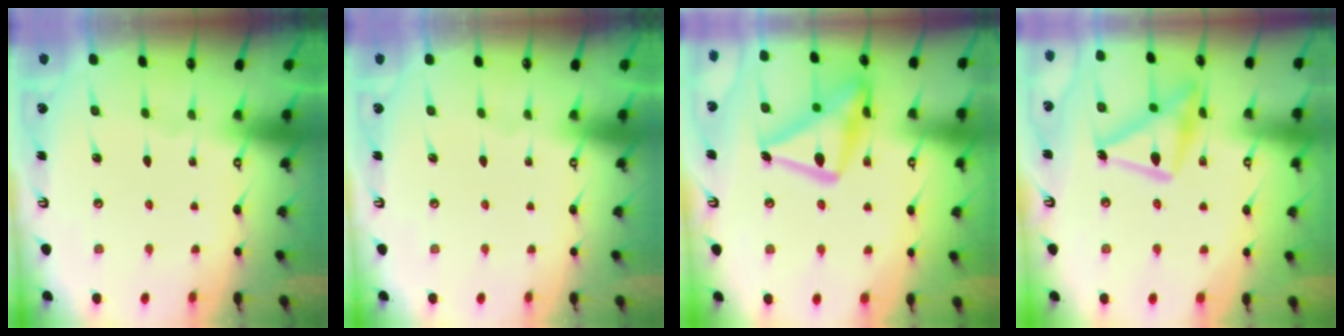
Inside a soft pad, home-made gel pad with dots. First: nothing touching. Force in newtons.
{"total": 0.0}
{"total": 21.2, "press": 21.2, "slide": 1.4}
{"total": 17.5, "press": 17.4, "slide": 1.0}